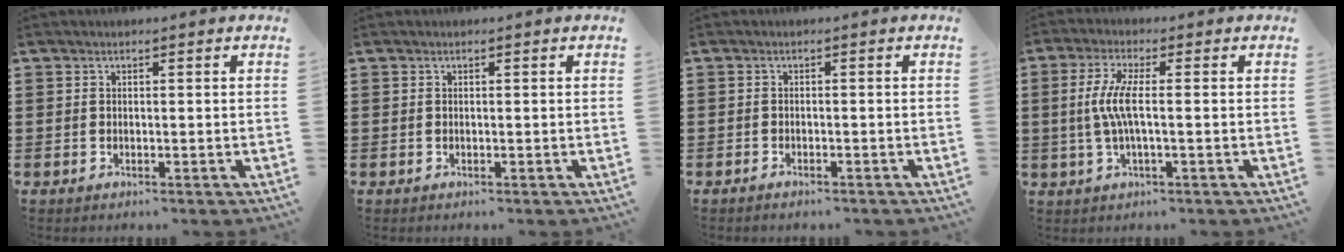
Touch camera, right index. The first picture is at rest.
{"total": 0.0}
{"total": 1.0, "force": [-1.0, 0.0, 0.1], "torque": [-0.004, -0.002, -0.021]}
{"total": 5.5, "force": [-0.3, 0.8, 5.4], "torque": [-0.129, -0.012, -0.018]}